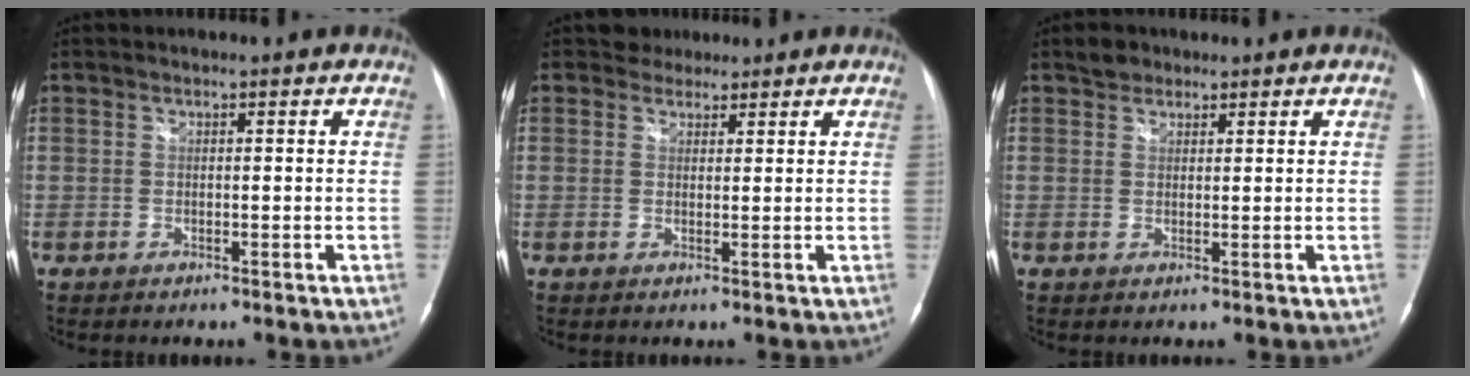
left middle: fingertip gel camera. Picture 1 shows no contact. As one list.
[{"total": 2.3, "force": [1.9, 1.2, -0.3], "torque": [0.006, 0.008, 0.027]}, {"total": 2.1, "force": [1.6, 1.4, 0.3], "torque": [-0.007, 0.008, 0.025]}]